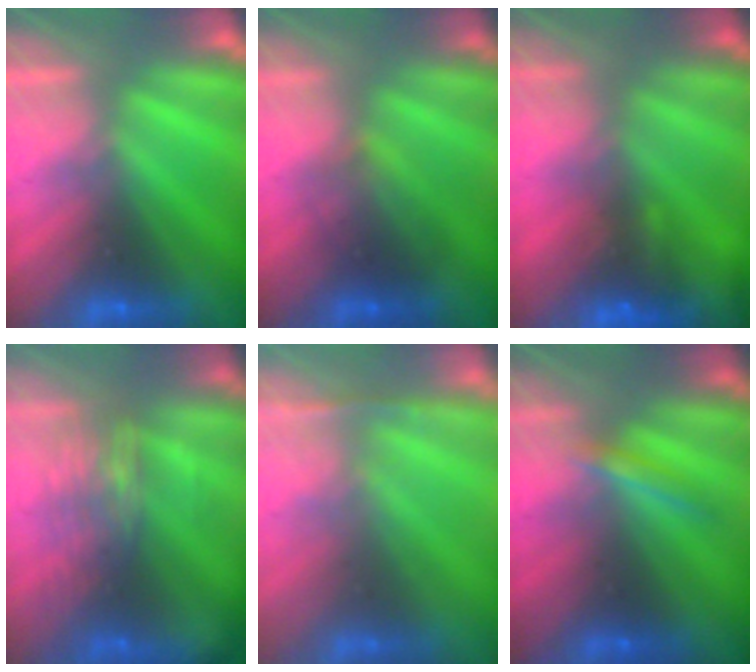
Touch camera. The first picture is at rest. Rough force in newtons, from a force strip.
{"total": 2.2}
{"total": 5.9}
{"total": 6.8}
{"total": 1.4}
{"total": 1.7}